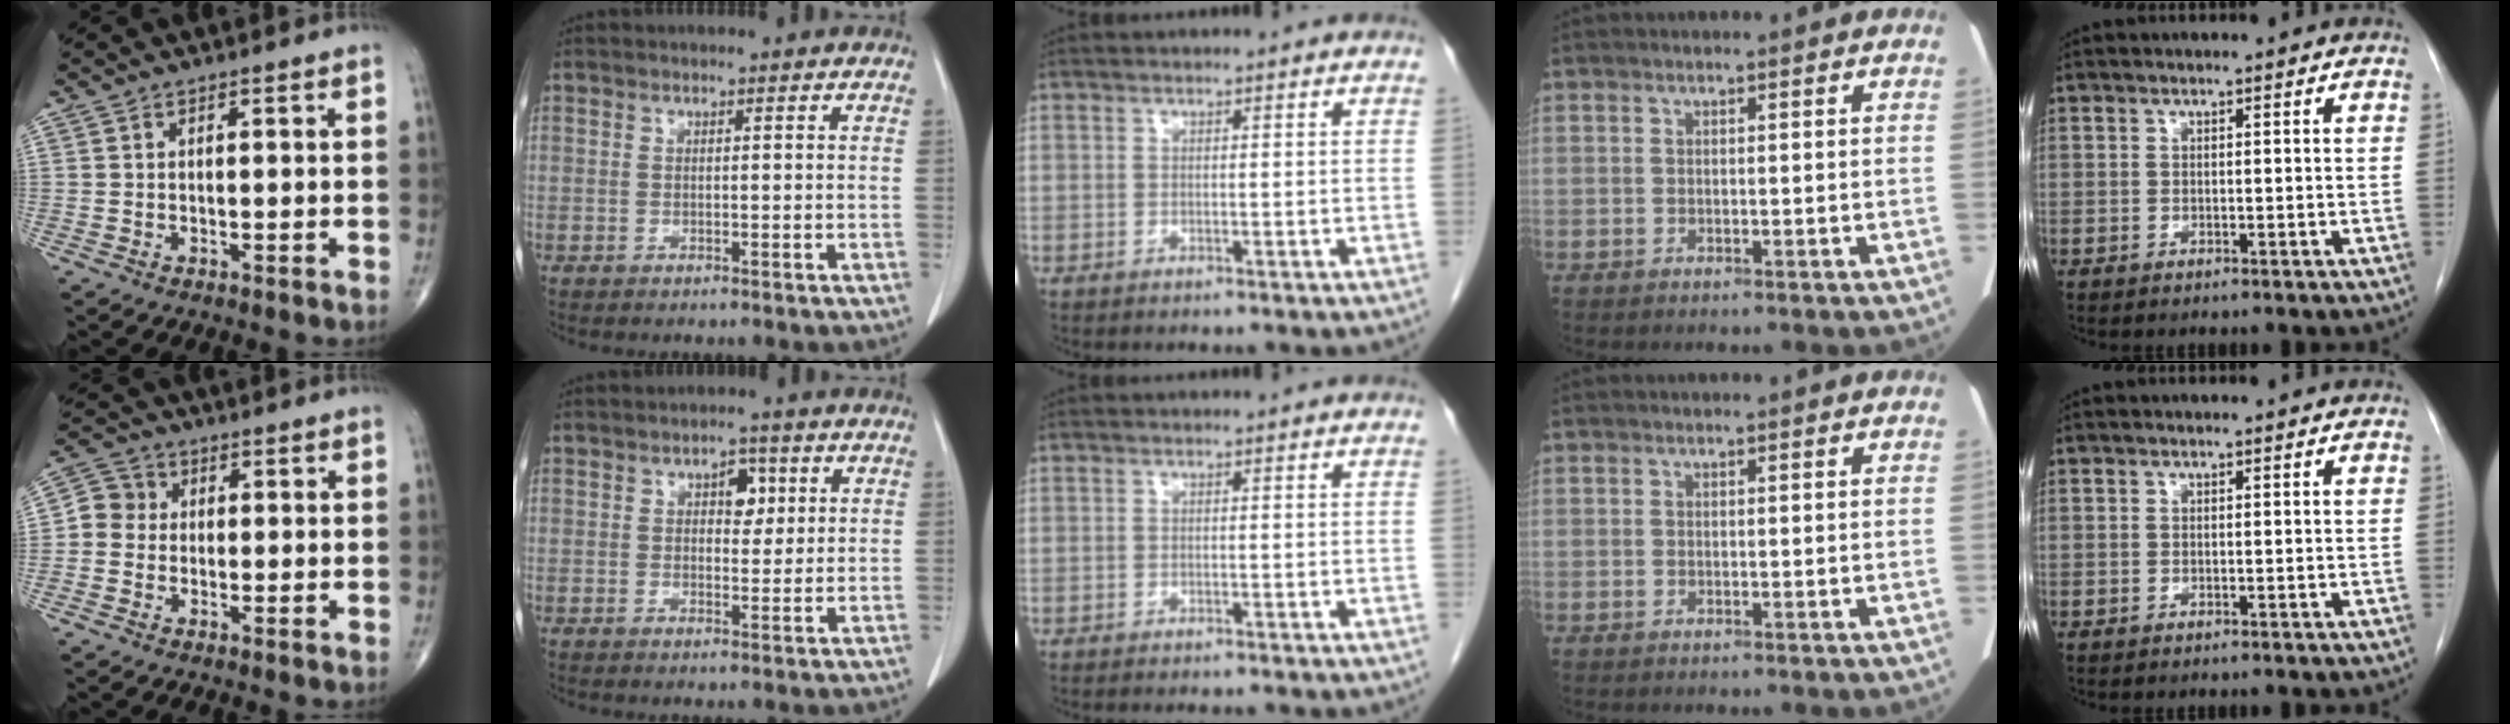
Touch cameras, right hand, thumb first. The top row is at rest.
{"thumb": {"total": 4.7, "force": [-0.2, 4.4, 1.5], "torque": [-0.009, 0.013, -0.018]}, "index": {"total": 3.6, "force": [1.3, 2.1, 2.7], "torque": [-0.034, 0.009, 0.018]}, "middle": {"total": 3.7, "force": [-3.3, 0.3, 1.7], "torque": [-0.019, -0.005, -0.041]}}